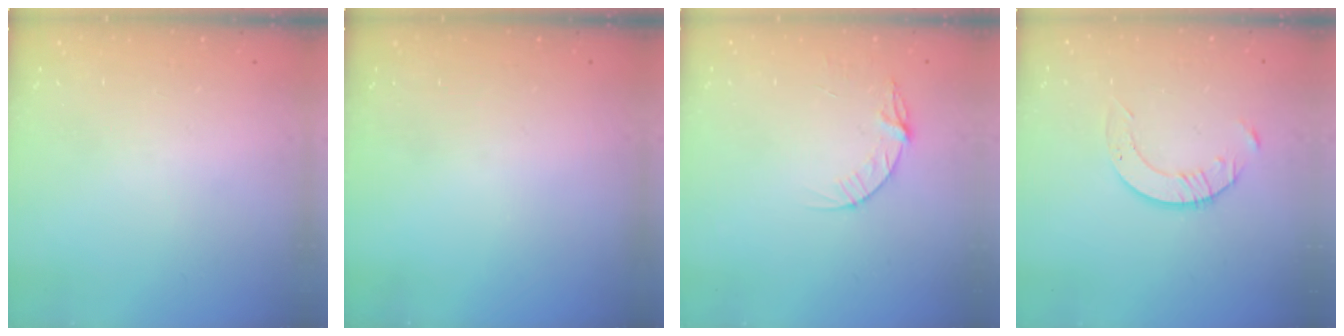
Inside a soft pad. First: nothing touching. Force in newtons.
{"total": 0.0}
{"total": 5.6, "press": 5.6, "slide": 0.6}
{"total": 3.5, "press": 3.4, "slide": 0.4}